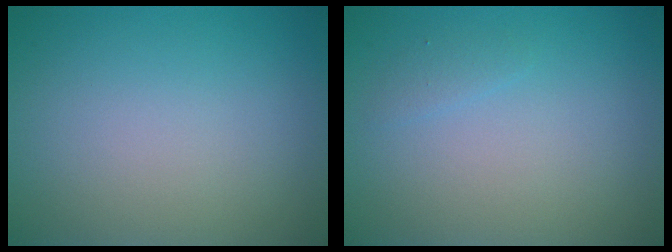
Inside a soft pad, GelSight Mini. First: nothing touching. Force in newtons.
{"total": 0.7, "press": 0.7, "slide": 0.1}